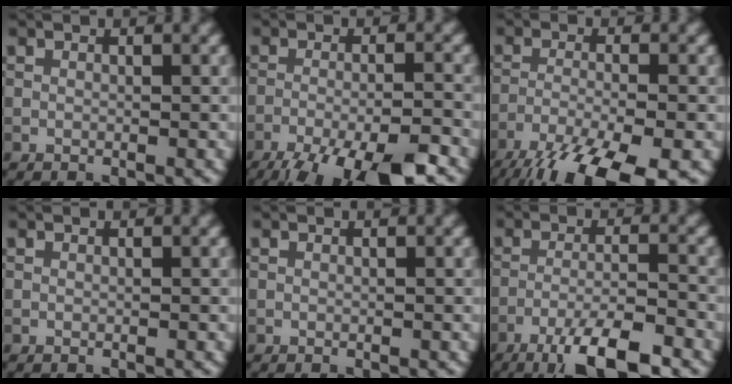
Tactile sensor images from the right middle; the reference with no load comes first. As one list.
[{"total": 11.5, "force": [-8.9, 2.5, 6.8], "torque": [-0.115, -0.030, -0.134]}, {"total": 10.8, "force": [-7.9, 2.4, 7.1], "torque": [-0.126, -0.034, -0.134]}, {"total": 0.0}, {"total": 0.0}, {"total": 7.5, "force": [-5.1, 1.4, 5.3], "torque": [-0.088, 0.002, -0.090]}]